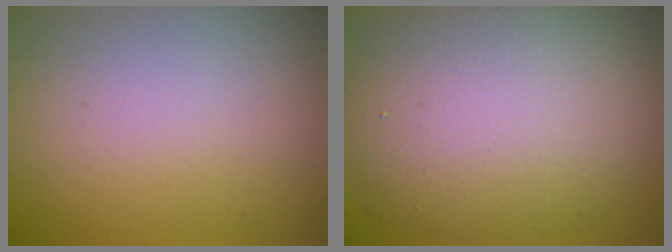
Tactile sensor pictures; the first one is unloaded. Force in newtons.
{"total": 9.9, "press": 9.9, "slide": 0.7}